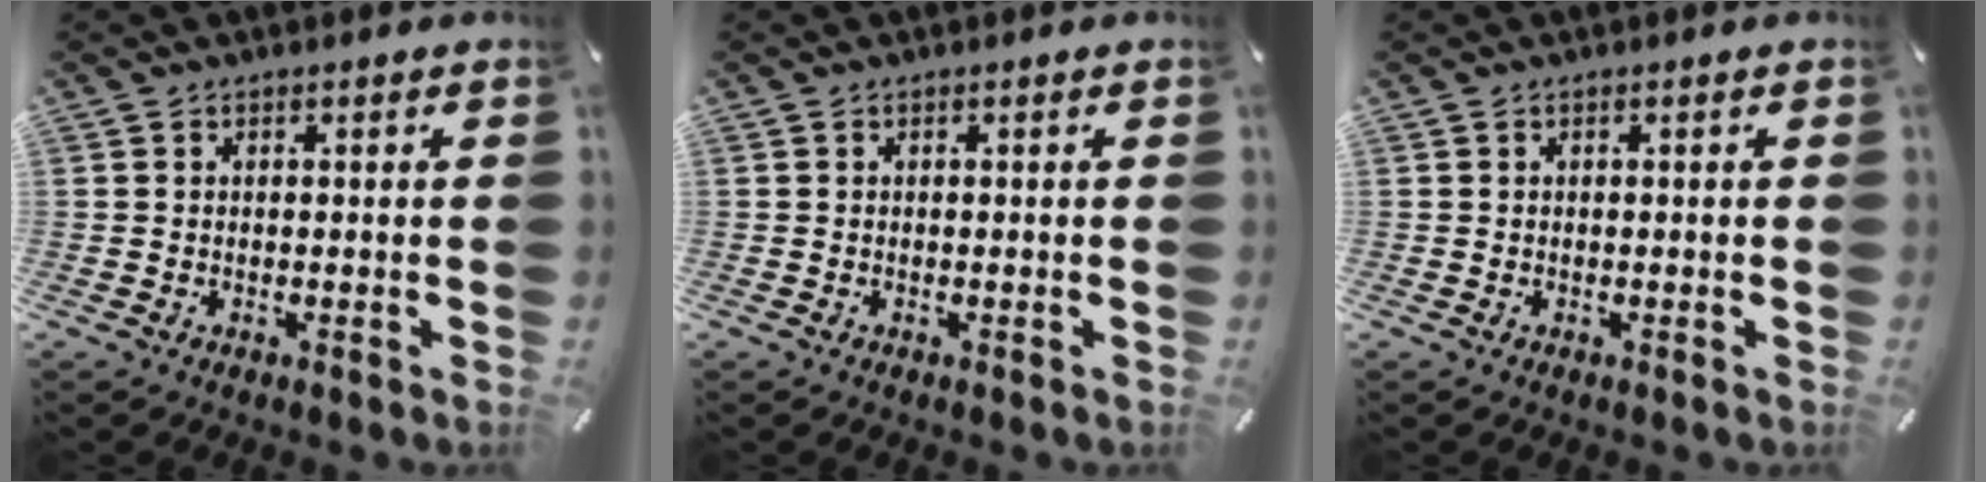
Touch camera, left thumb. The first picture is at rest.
{"total": 0.0}
{"total": 0.0}